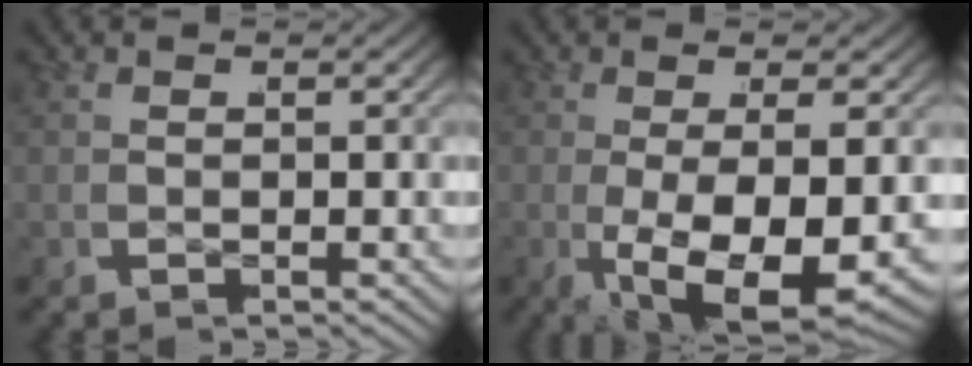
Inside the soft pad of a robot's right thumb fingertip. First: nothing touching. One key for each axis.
{"total": 10.3, "fx": -3.1, "fy": 4.8, "fz": 8.6, "tx": -0.173, "ty": -0.037, "tz": -0.027}